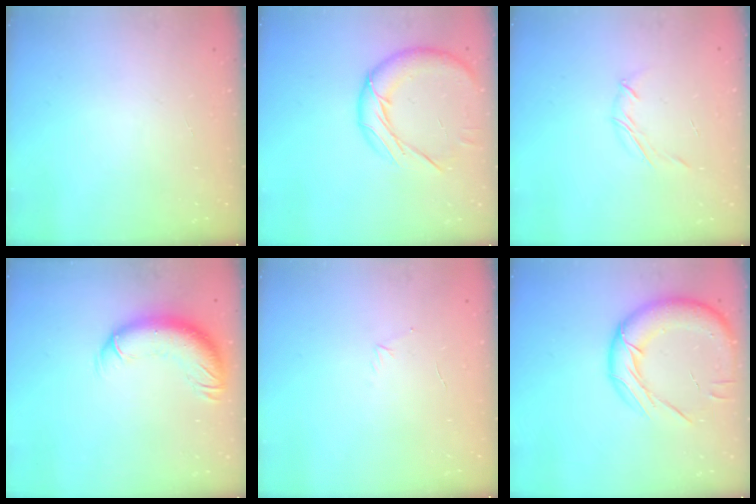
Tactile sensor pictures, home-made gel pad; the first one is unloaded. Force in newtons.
{"total": 14.2, "press": 14.2, "slide": 0.8}
{"total": 4.4, "press": 4.3, "slide": 0.8}
{"total": 13.0, "press": 12.6, "slide": 3.4}
{"total": 3.2, "press": 3.1, "slide": 0.8}
{"total": 18.6, "press": 18.2, "slide": 3.5}